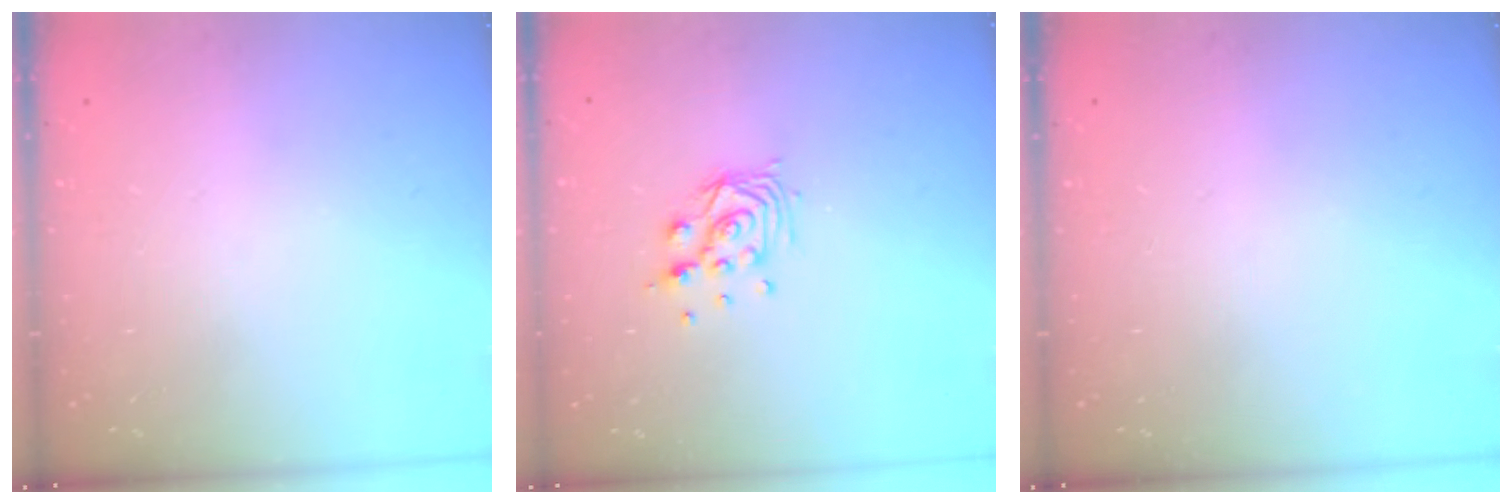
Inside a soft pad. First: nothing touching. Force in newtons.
{"total": 9.6, "press": 9.6, "slide": 0.5}
{"total": 0.0}